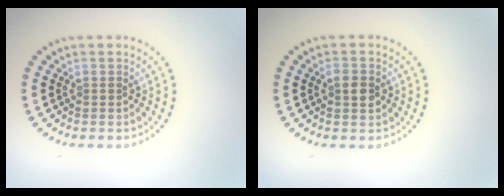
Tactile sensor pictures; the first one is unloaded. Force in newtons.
{"total": 1.6, "press": 1.6, "slide": 0.1}